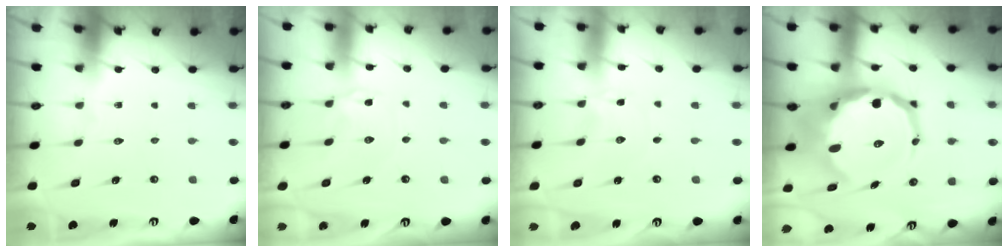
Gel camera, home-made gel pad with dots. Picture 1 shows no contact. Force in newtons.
{"total": 3.0, "press": 2.9, "slide": 0.4}
{"total": 0.0}
{"total": 17.7, "press": 17.3, "slide": 3.8}